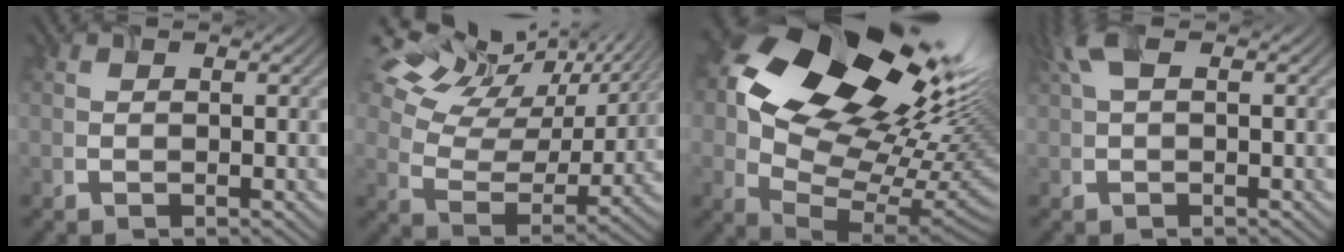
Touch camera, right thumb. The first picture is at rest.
{"total": 17.7, "force": [12.1, 8.8, 9.5], "torque": [-0.246, 0.048, 0.184]}
{"total": 20.8, "force": [6.6, 13.5, 14.4], "torque": [-0.251, -0.014, 0.145]}
{"total": 3.2, "force": [1.2, 0.9, 2.8], "torque": [-0.063, 0.012, 0.020]}